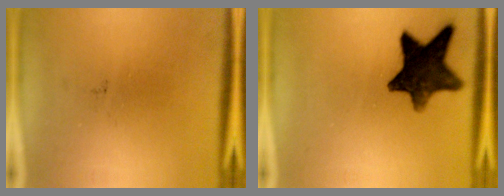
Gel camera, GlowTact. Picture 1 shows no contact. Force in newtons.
{"total": 12.5}